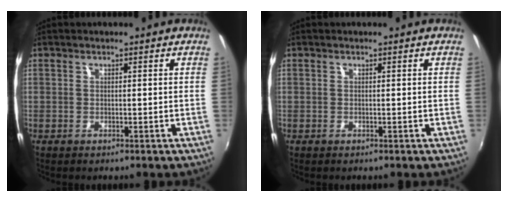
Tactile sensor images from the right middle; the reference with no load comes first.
{"total": 0.0}